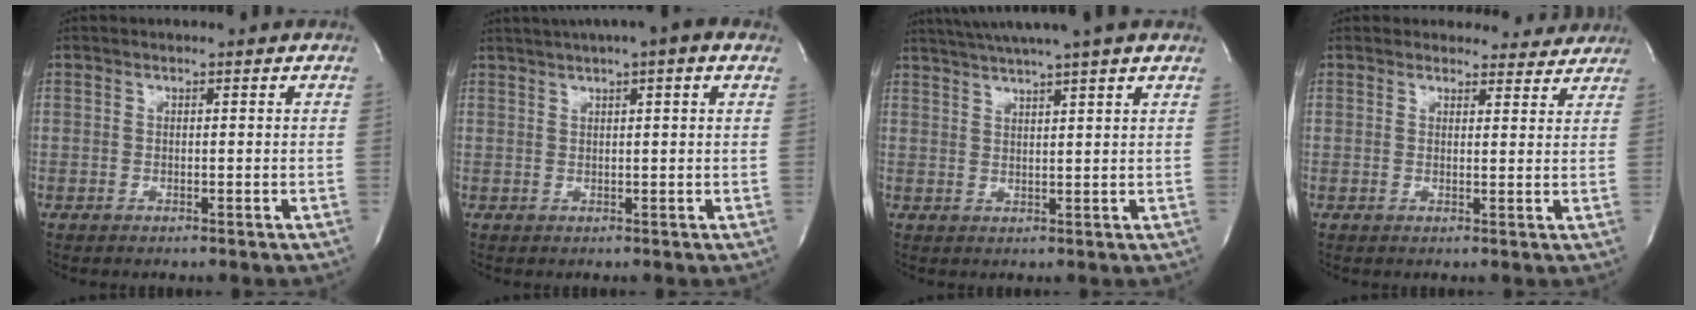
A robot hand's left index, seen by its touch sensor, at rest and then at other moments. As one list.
[{"total": 7.2, "force": [4.5, 0.4, 5.6], "torque": [-0.090, 0.026, 0.062]}, {"total": 10.1, "force": [8.4, -1.0, 5.6], "torque": [-0.101, 0.022, 0.113]}, {"total": 5.1, "force": [4.7, 1.9, -0.6], "torque": [0.024, -0.009, 0.036]}]